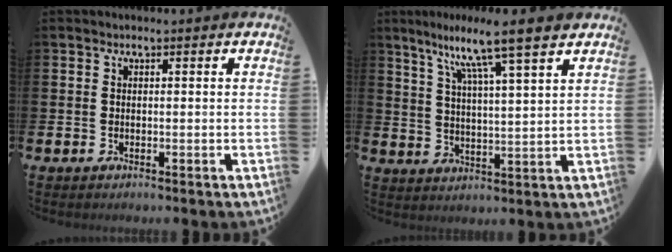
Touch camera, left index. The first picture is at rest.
{"total": 8.3, "force": [6.9, -0.5, 4.6], "torque": [-0.106, -0.040, 0.113]}